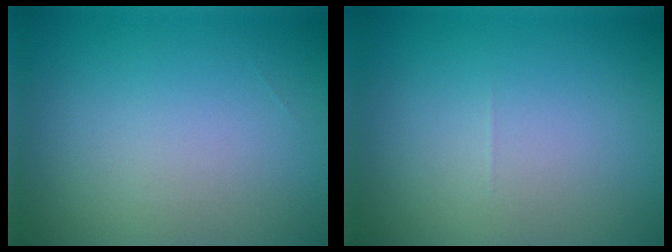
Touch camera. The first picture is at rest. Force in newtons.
{"total": 0.0}